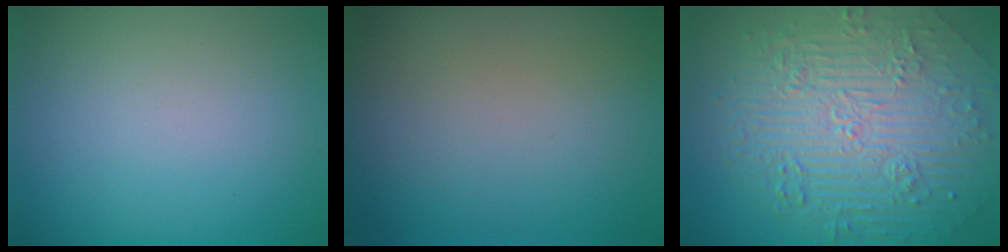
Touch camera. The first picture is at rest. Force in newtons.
{"total": 0.0}
{"total": 10.6, "press": 7.0, "slide": 7.9}